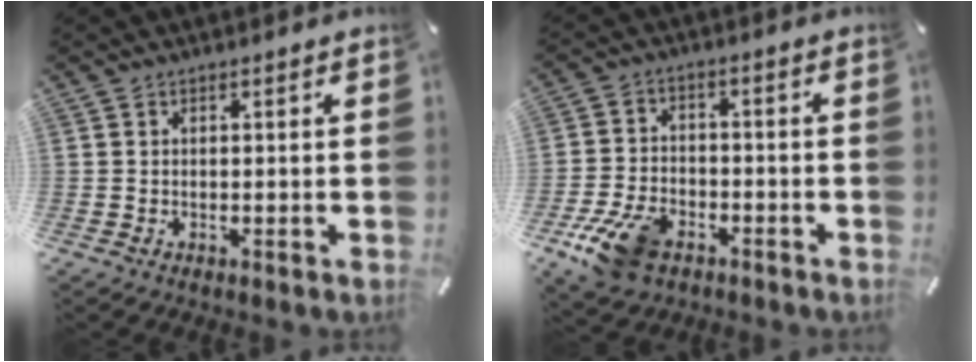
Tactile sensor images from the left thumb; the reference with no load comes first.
{"total": 10.3, "force": [-5.9, 6.2, 5.7], "torque": [-0.122, 0.026, -0.107]}